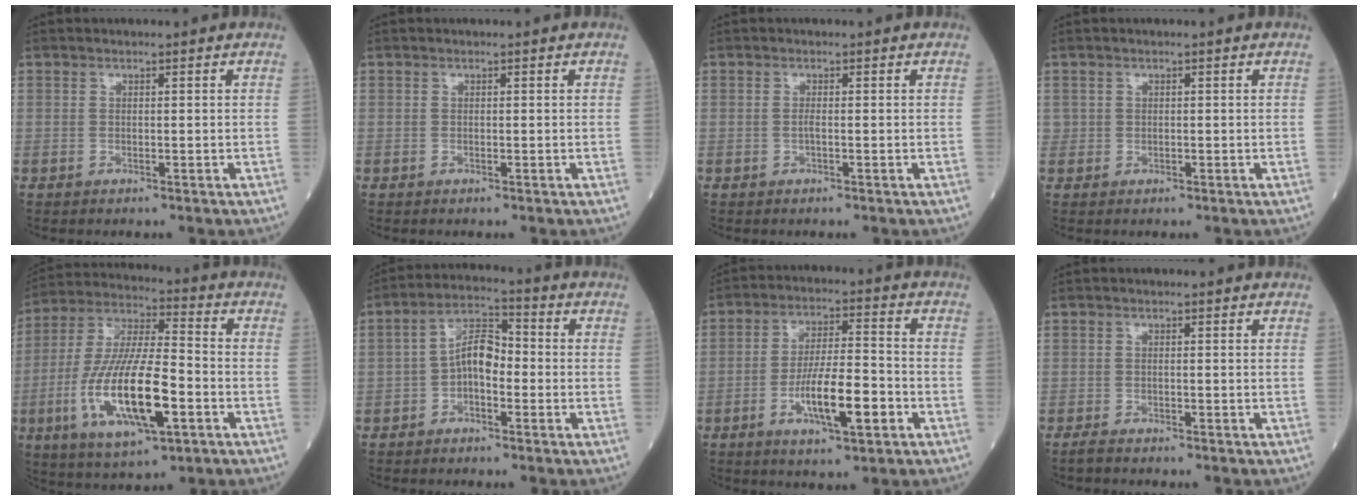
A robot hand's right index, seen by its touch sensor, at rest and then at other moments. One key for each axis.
{"total": 0.0}
{"total": 0.6, "fx": -0.2, "fy": 0.0, "fz": 0.5, "tx": -0.012, "ty": 0.000, "tz": -0.005}
{"total": 0.6, "fx": 0.1, "fy": 0.6, "fz": 0.0, "tx": 0.007, "ty": 0.005, "tz": 0.000}
{"total": 17.7, "fx": -5.2, "fy": 4.3, "fz": 16.3, "tx": -0.333, "ty": -0.013, "tz": -0.091}
{"total": 6.3, "fx": -1.3, "fy": 2.9, "fz": 5.4, "tx": -0.098, "ty": 0.024, "tz": -0.028}
{"total": 10.2, "fx": -3.7, "fy": 2.0, "fz": 9.2, "tx": -0.168, "ty": 0.001, "tz": -0.062}
{"total": 1.6, "fx": -1.5, "fy": 0.2, "fz": 0.6, "tx": -0.017, "ty": -0.005, "tz": -0.025}